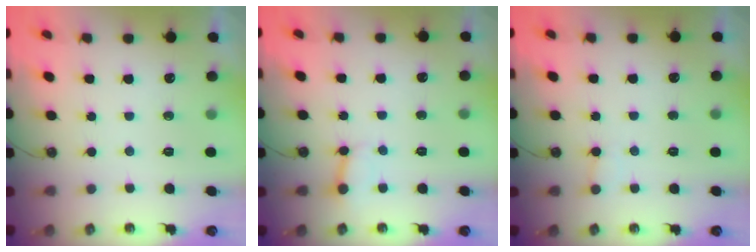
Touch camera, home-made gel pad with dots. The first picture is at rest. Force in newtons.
{"total": 2.9, "press": 2.9, "slide": 0.2}
{"total": 3.8, "press": 3.8, "slide": 0.3}